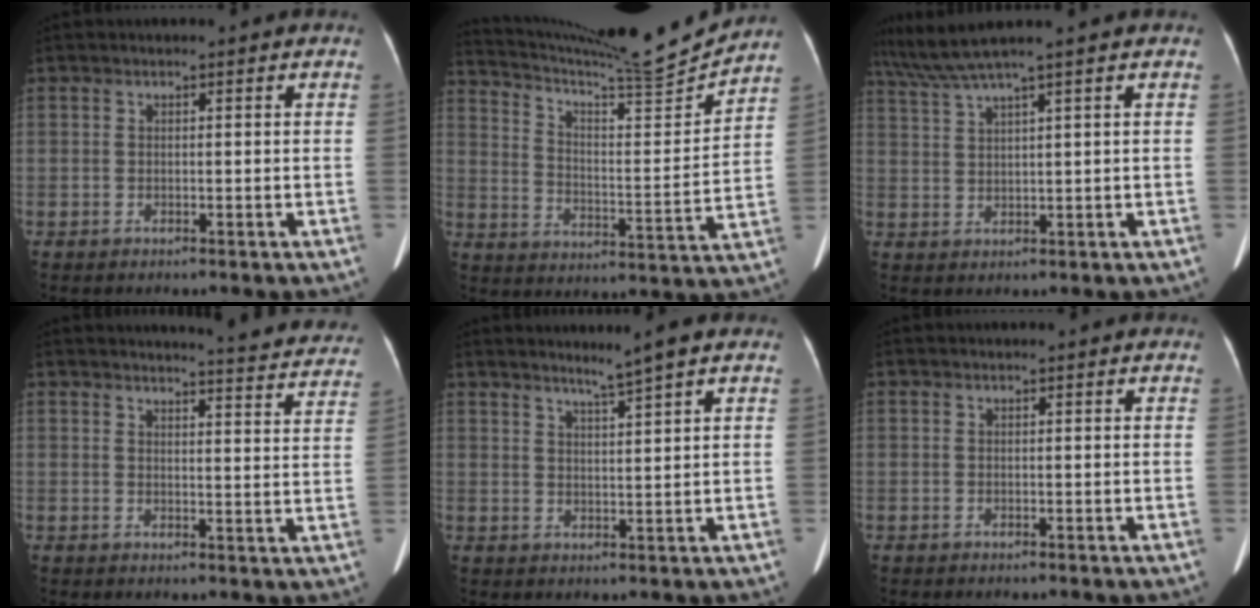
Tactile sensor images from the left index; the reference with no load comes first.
{"total": 17.7, "force": [16.9, -1.4, 4.8], "torque": [-0.100, -0.047, 0.255]}
{"total": 4.7, "force": [3.8, -1.8, 2.1], "torque": [-0.058, 0.009, 0.088]}
{"total": 12.9, "force": [12.7, 0.7, 2.2], "torque": [-0.009, -0.066, 0.119]}
{"total": 3.5, "force": [2.7, -1.1, 2.0], "torque": [-0.037, -0.006, 0.051]}
{"total": 0.0}